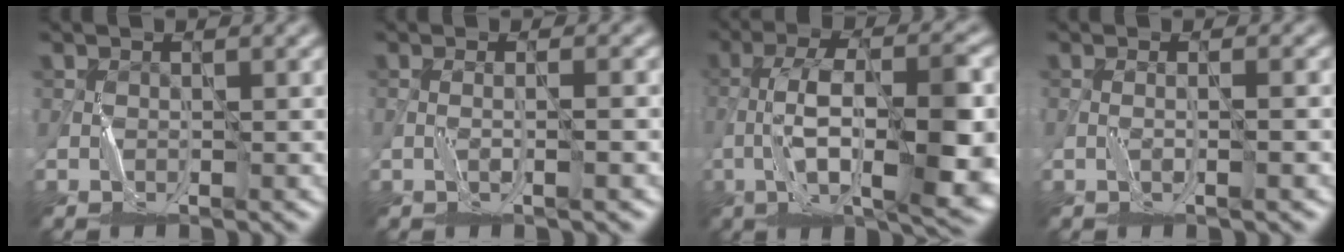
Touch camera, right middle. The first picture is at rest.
{"total": 1.1, "force": [-0.3, -0.3, 1.0], "torque": [-0.006, 0.007, -0.010]}
{"total": 11.7, "force": [-2.8, 3.5, 10.7], "torque": [-0.180, 0.007, -0.046]}
{"total": 0.8, "force": [-0.2, -0.4, 0.7], "torque": [-0.004, 0.005, -0.009]}